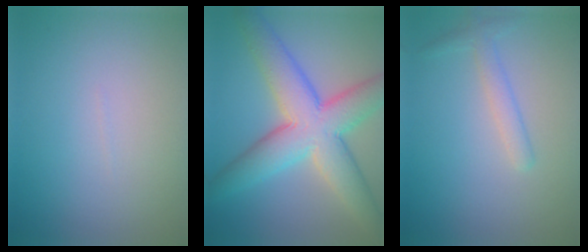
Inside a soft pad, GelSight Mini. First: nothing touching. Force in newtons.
{"total": 9.7, "press": 9.7, "slide": 0.3}
{"total": 1.8, "press": 1.8, "slide": 0.1}